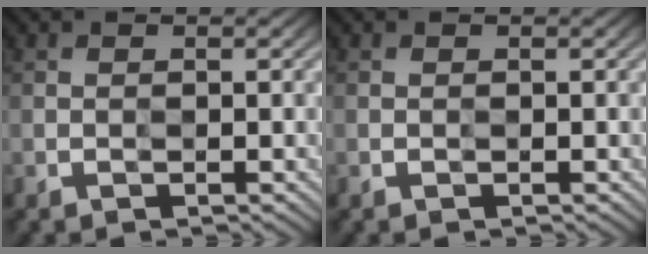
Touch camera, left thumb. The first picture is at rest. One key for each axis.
{"total": 0.0}